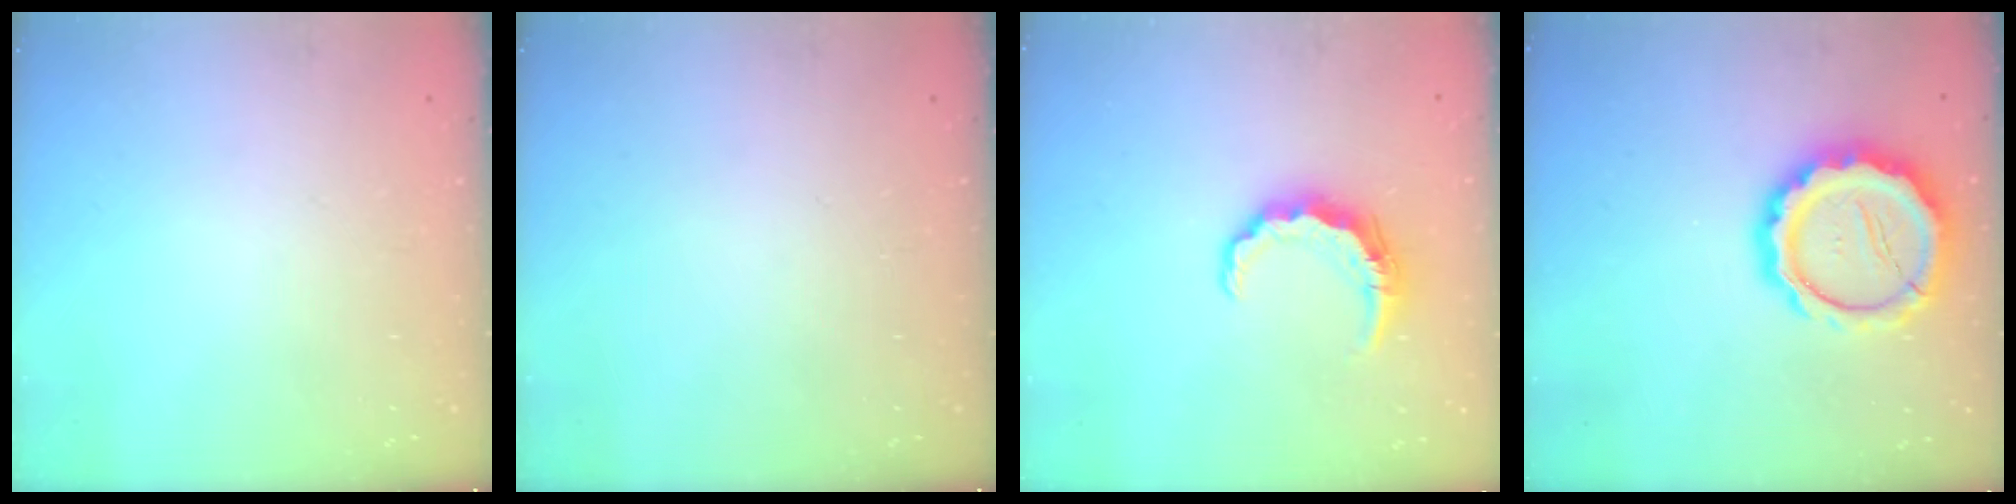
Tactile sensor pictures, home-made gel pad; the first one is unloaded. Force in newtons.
{"total": 0.0}
{"total": 8.3, "press": 8.2, "slide": 1.4}
{"total": 15.6, "press": 15.4, "slide": 2.8}